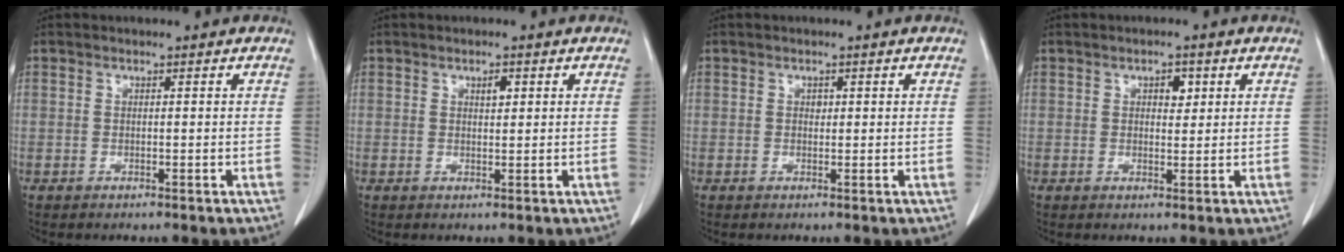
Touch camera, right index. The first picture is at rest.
{"total": 1.4, "force": [0.7, 0.6, 1.1], "torque": [-0.018, -0.001, 0.010]}
{"total": 0.8, "force": [0.2, 0.6, 0.4], "torque": [-0.005, 0.001, 0.003]}
{"total": 2.3, "force": [0.9, 1.3, 1.7], "torque": [-0.022, 0.001, 0.013]}